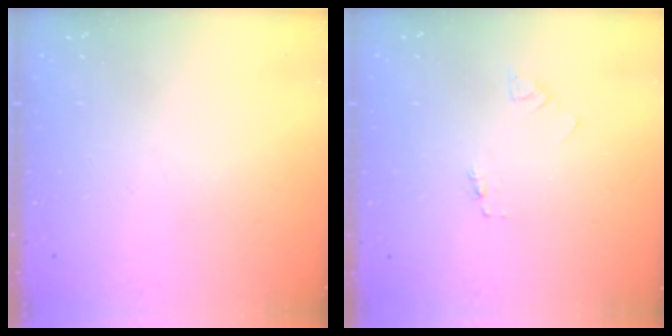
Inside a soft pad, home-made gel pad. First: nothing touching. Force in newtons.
{"total": 1.8, "press": 1.8, "slide": 0.2}